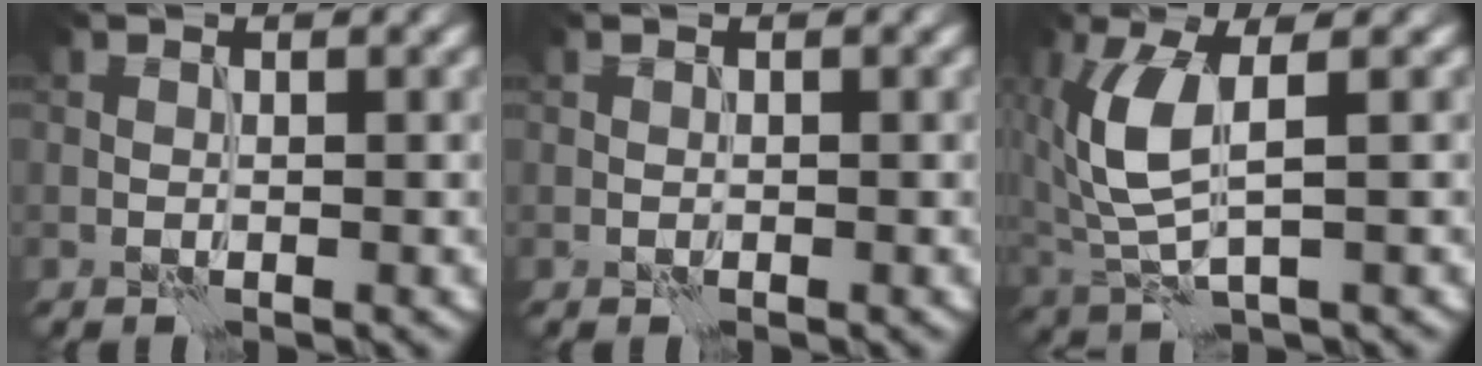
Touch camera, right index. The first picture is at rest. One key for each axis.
{"total": 0.0}
{"total": 5.7, "fx": 0.9, "fy": 2.3, "fz": 5.1, "tx": -0.137, "ty": -0.005, "tz": 0.023}